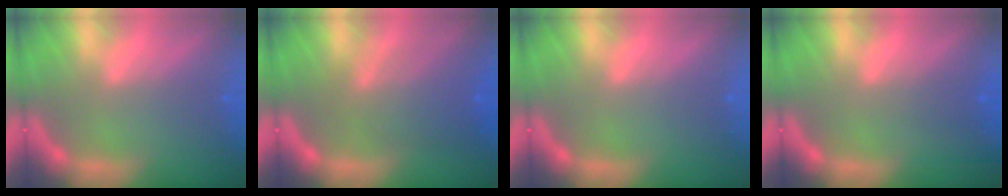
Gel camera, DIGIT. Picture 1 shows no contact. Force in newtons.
{"total": 6.0}
{"total": 0.0}
{"total": 1.5}